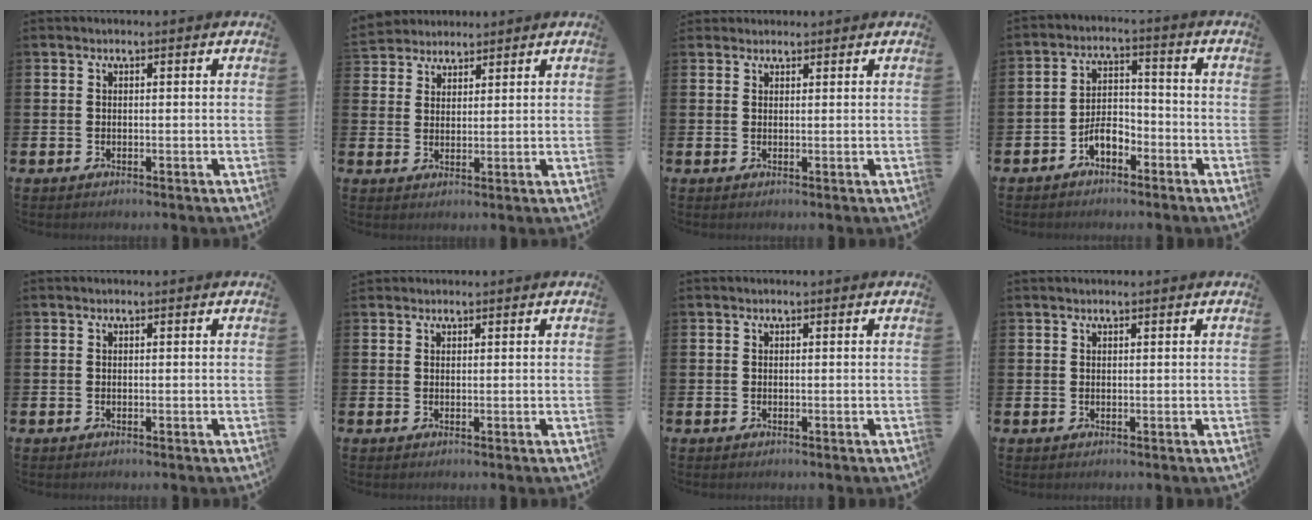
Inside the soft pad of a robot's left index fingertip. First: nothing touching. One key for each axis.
{"total": 3.6, "fx": 3.4, "fy": 1.0, "fz": -0.7, "tx": 0.003, "ty": -0.014, "tz": 0.063}
{"total": 1.2, "fx": 1.1, "fy": 0.3, "fz": -0.1, "tx": 0.010, "ty": -0.001, "tz": 0.020}
{"total": 4.1, "fx": -2.6, "fy": 2.1, "fz": 2.4, "tx": -0.044, "ty": 0.013, "tz": -0.051}
{"total": 0.0}
{"total": 0.9, "fx": 0.8, "fy": 0.3, "fz": -0.1, "tx": 0.011, "ty": -0.001, "tz": 0.014}
{"total": 0.0}
{"total": 0.6, "fx": 0.5, "fy": 0.1, "fz": 0.2, "tx": 0.001, "ty": 0.000, "tz": 0.008}